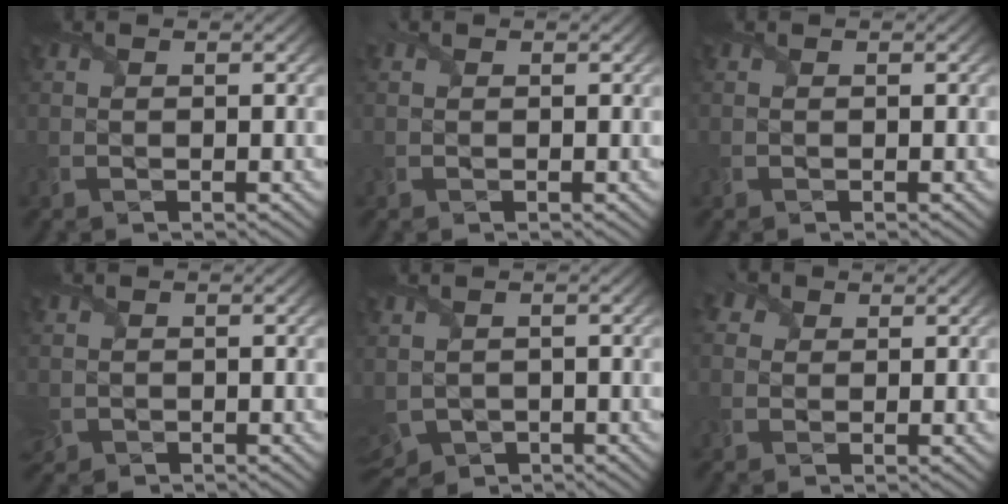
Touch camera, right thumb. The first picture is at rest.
{"total": 0.6, "force": [0.4, 0.4, 0.1], "torque": [-0.004, 0.002, 0.009]}
{"total": 0.0}
{"total": 1.8, "force": [0.0, 1.7, 0.6], "torque": [-0.029, -0.006, -0.003]}
{"total": 3.8, "force": [-0.8, 2.7, 2.6], "torque": [-0.077, -0.021, -0.011]}
{"total": 3.3, "force": [1.8, 2.5, 1.2], "torque": [-0.037, 0.003, 0.030]}